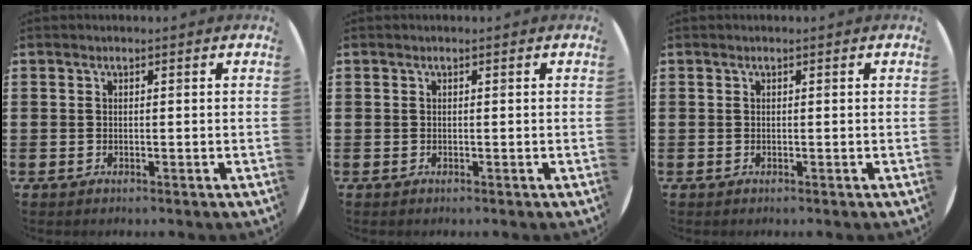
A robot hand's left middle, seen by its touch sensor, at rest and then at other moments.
{"total": 0.0}
{"total": 0.0}